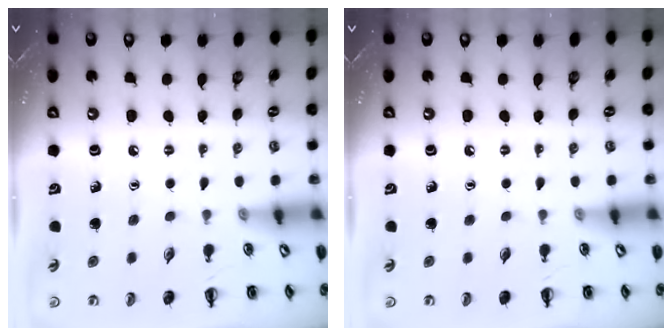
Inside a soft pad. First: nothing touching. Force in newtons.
{"total": 0.0}